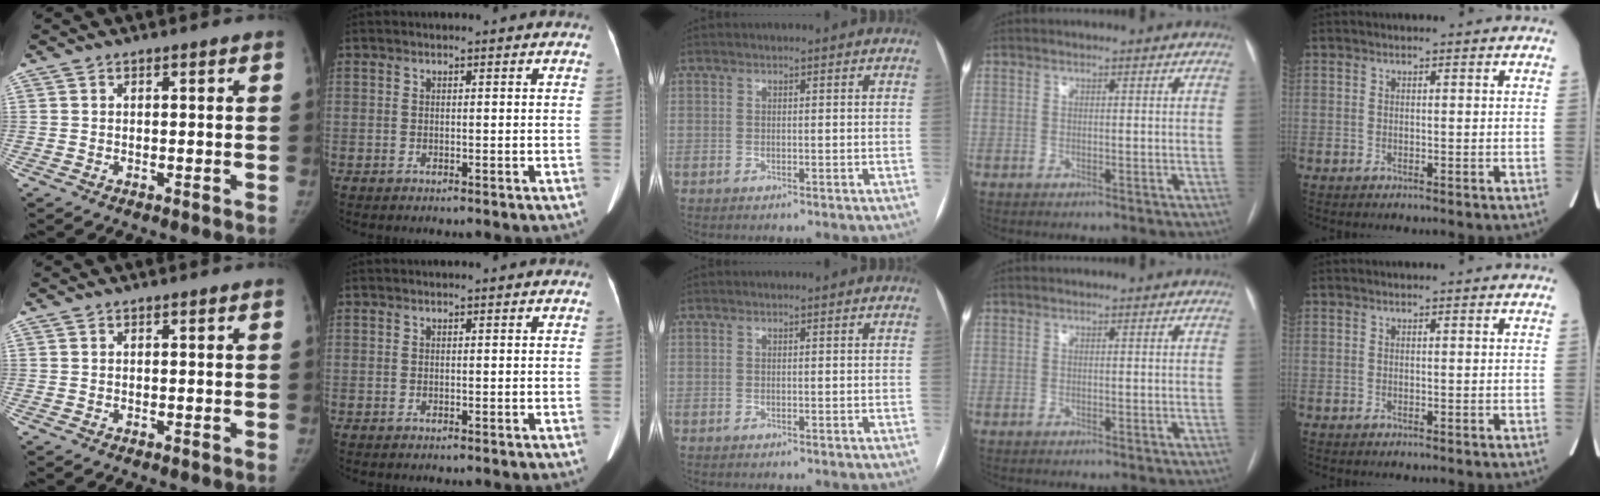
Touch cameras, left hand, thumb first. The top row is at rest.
{}